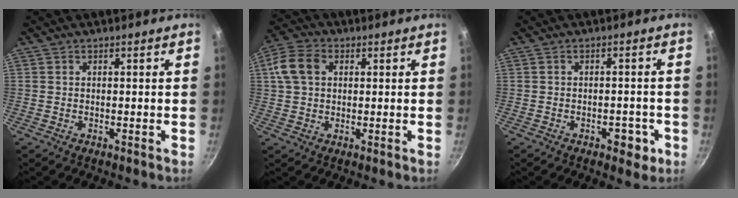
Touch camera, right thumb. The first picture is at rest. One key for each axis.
{"total": 7.7, "fx": 1.9, "fy": 5.5, "fz": 5.0, "tx": -0.101, "ty": 0.016, "tz": 0.032}
{"total": 3.9, "fx": -1.8, "fy": 2.2, "fz": 2.6, "tx": -0.016, "ty": 0.012, "tz": -0.023}